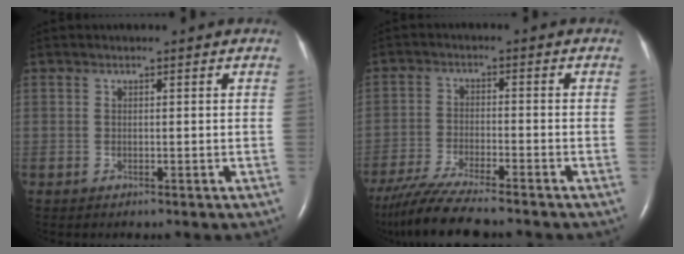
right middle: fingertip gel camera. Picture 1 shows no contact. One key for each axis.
{"total": 10.2, "fx": -8.8, "fy": 0.1, "fz": 5.2, "tx": -0.095, "ty": -0.031, "tz": -0.149}